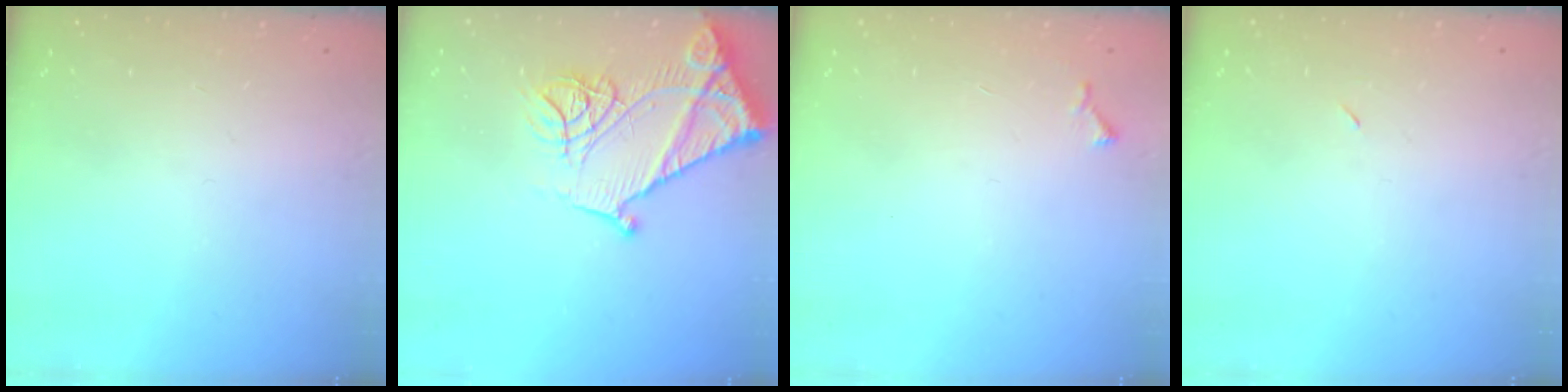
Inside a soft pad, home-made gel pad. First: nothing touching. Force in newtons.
{"total": 19.3, "press": 19.2, "slide": 2.1}
{"total": 3.7, "press": 3.6, "slide": 0.5}
{"total": 2.3, "press": 2.0, "slide": 1.2}